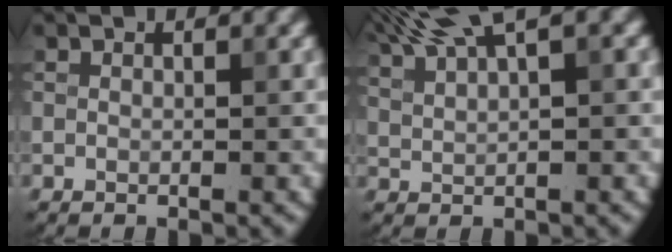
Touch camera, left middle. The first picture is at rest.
{"total": 6.3, "force": [4.6, 1.4, 4.0], "torque": [-0.076, 0.020, 0.069]}